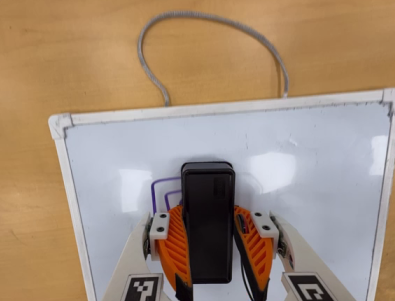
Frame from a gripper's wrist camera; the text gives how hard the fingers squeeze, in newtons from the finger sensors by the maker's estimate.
{"total": 14.8, "left": 15.2, "right": 14.5}